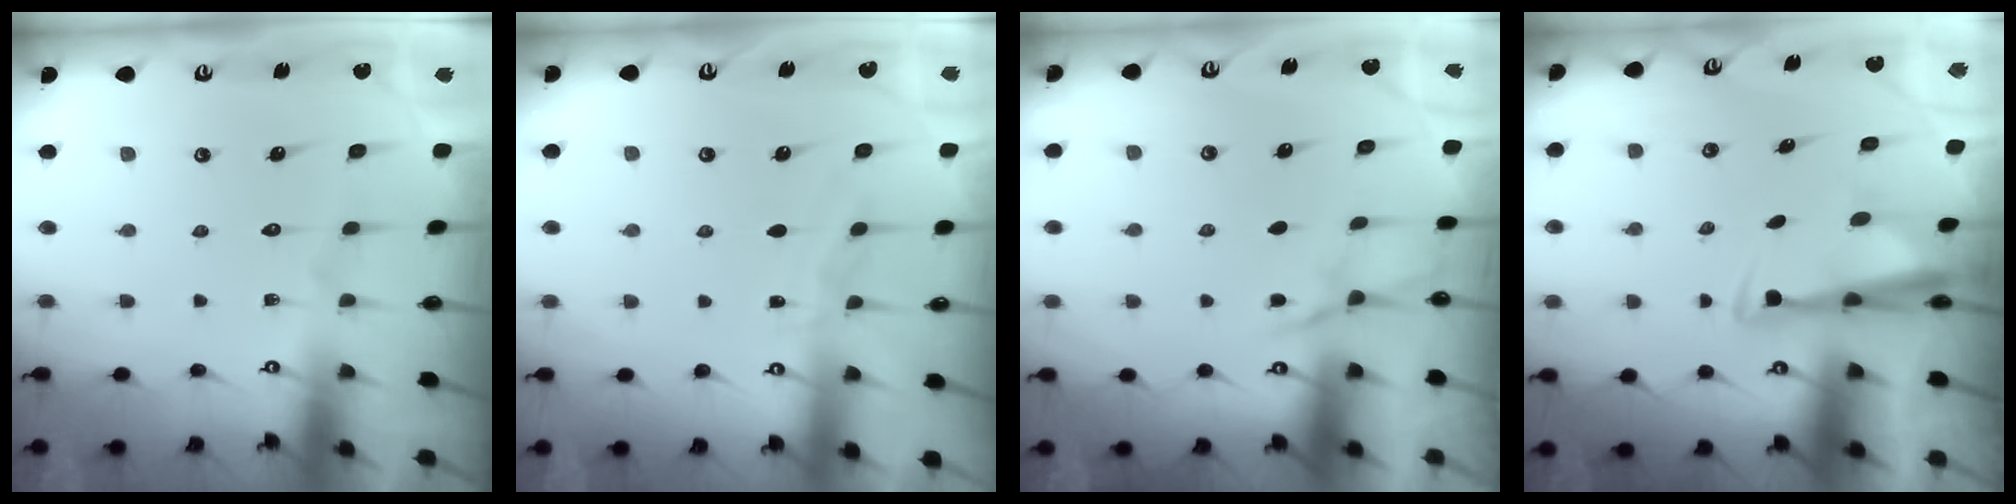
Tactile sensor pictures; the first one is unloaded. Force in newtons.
{"total": 4.3, "press": 4.3, "slide": 0.5}
{"total": 3.6, "press": 3.6, "slide": 0.5}
{"total": 3.4, "press": 3.3, "slide": 0.7}